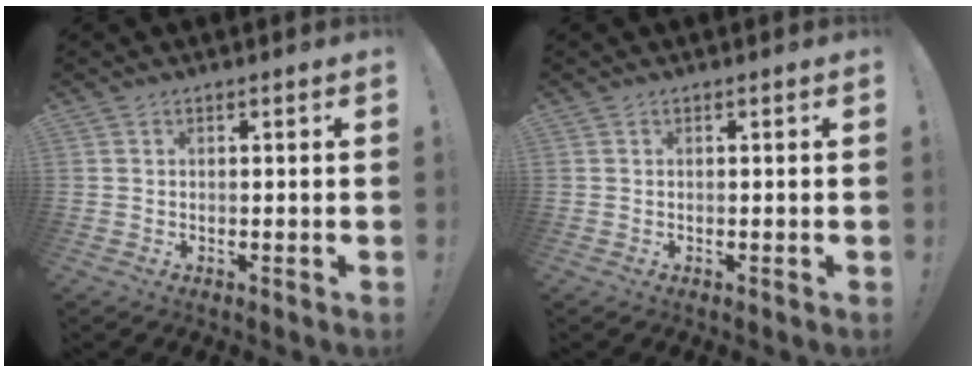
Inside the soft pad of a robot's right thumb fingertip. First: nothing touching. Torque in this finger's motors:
{"motor_torque": [-0.03, -0.09, 0.18, -0.20, -0.02]}